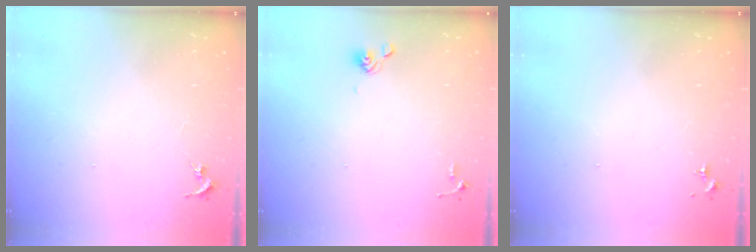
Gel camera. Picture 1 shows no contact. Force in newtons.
{"total": 5.7, "press": 5.3, "slide": 2.1}
{"total": 0.0}